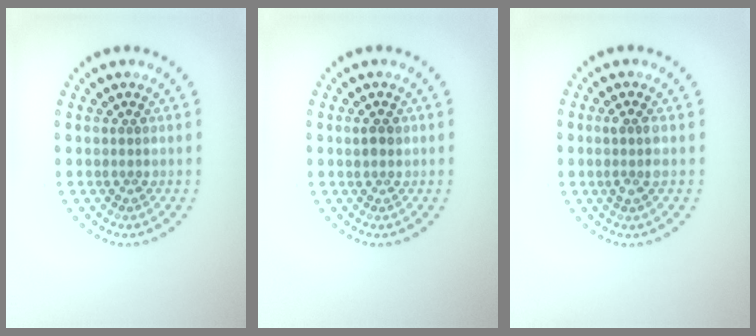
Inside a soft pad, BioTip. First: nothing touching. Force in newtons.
{"total": 1.2, "press": 1.1, "slide": 0.3}
{"total": 1.6, "press": 1.5, "slide": 0.7}